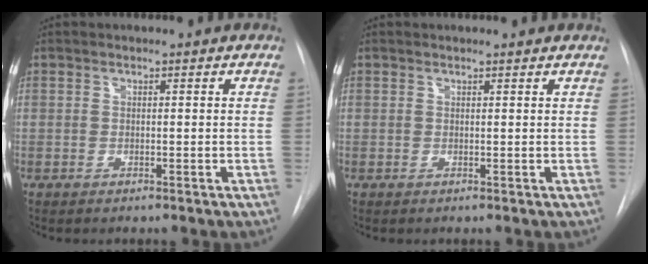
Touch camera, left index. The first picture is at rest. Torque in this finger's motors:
{"motor_torque": [0.09, -0.10, -0.16, 0.03]}